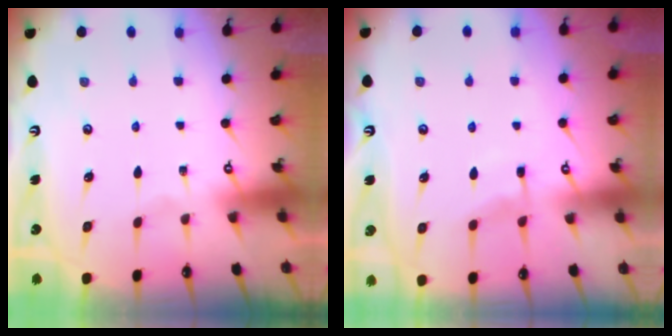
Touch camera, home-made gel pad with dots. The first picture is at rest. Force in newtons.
{"total": 5.7, "press": 5.7, "slide": 0.6}